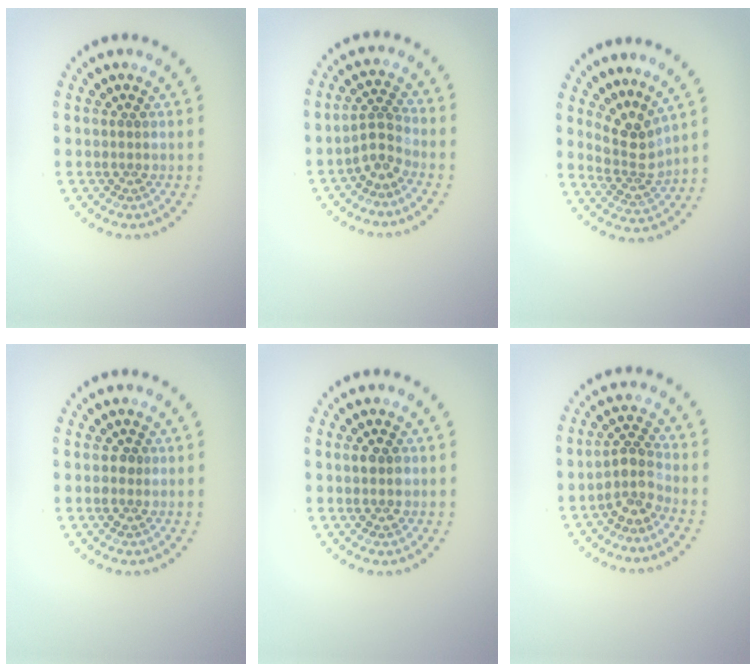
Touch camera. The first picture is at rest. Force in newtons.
{"total": 2.5, "press": 1.8, "slide": 1.7}
{"total": 3.1, "press": 2.3, "slide": 2.1}
{"total": 1.2, "press": 1.1, "slide": 0.1}
{"total": 2.4, "press": 2.4, "slide": 0.1}
{"total": 2.8, "press": 2.2, "slide": 1.8}